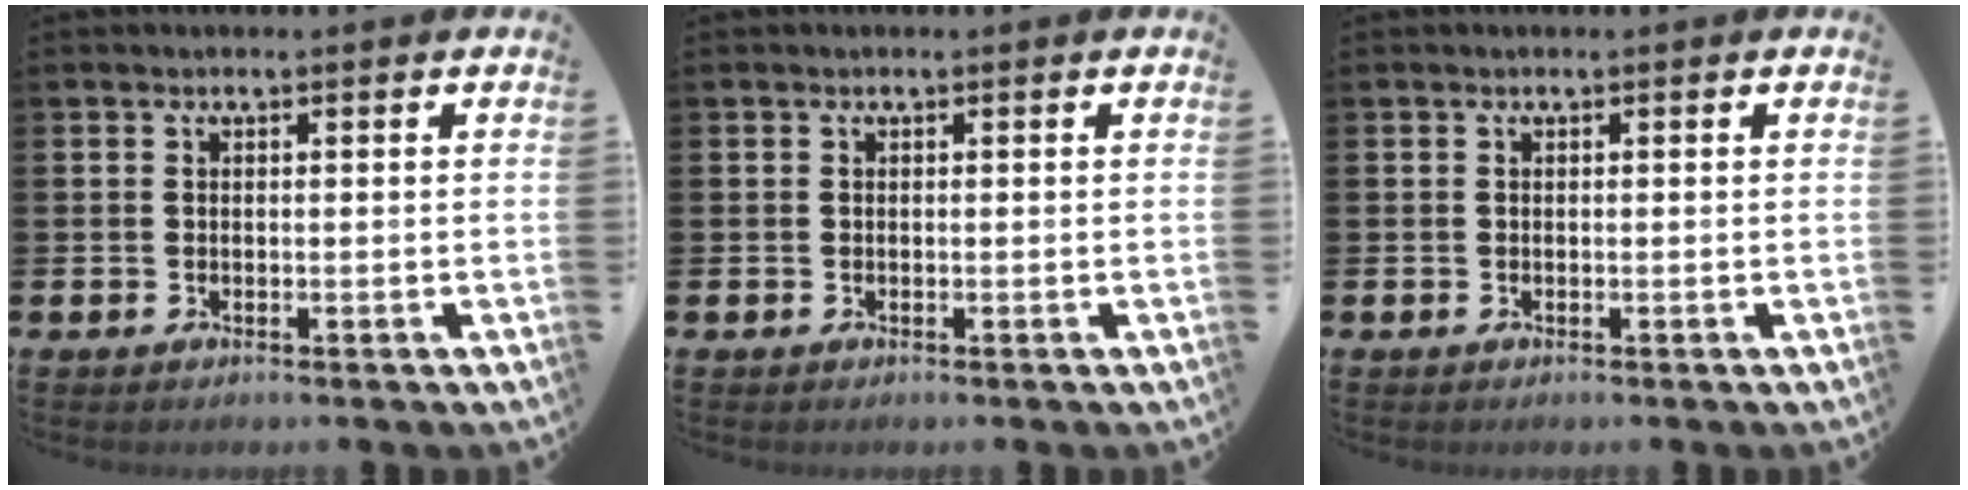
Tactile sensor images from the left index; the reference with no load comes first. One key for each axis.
{"total": 0.0}
{"total": 0.0}